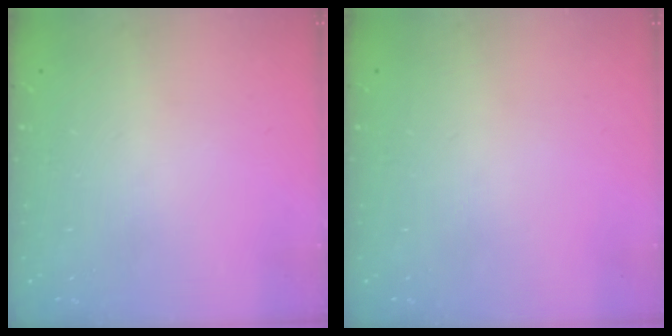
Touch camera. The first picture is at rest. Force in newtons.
{"total": 0.0}